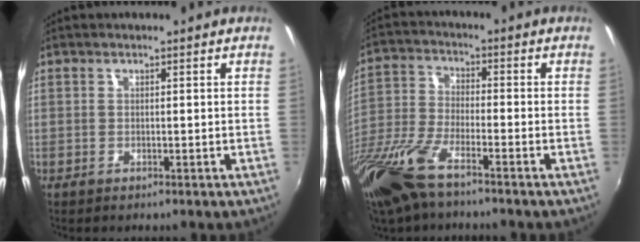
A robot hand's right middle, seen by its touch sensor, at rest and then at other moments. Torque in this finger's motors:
{"motor_torque": [1.08, -1.06, 0.46, 0.21]}